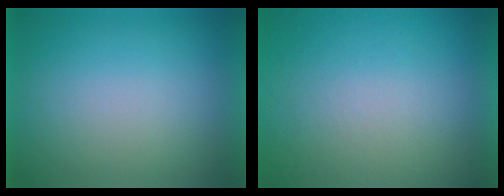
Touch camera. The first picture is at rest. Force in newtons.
{"total": 6.0}